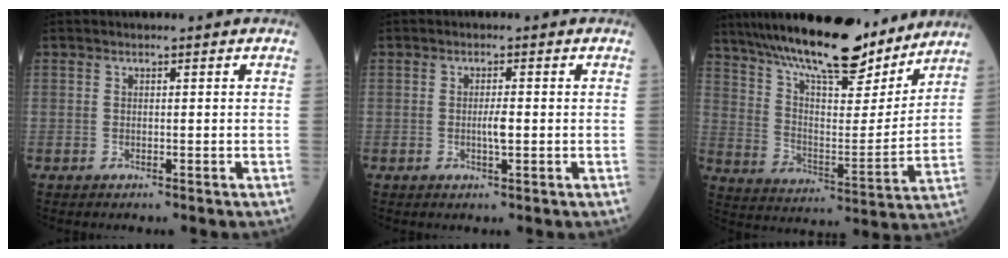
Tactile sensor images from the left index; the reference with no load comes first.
{"total": 2.0, "force": [-0.5, 0.2, 1.9], "torque": [-0.037, -0.004, -0.008]}
{"total": 22.7, "force": [18.7, 5.3, 11.7], "torque": [-0.205, 0.007, 0.297]}